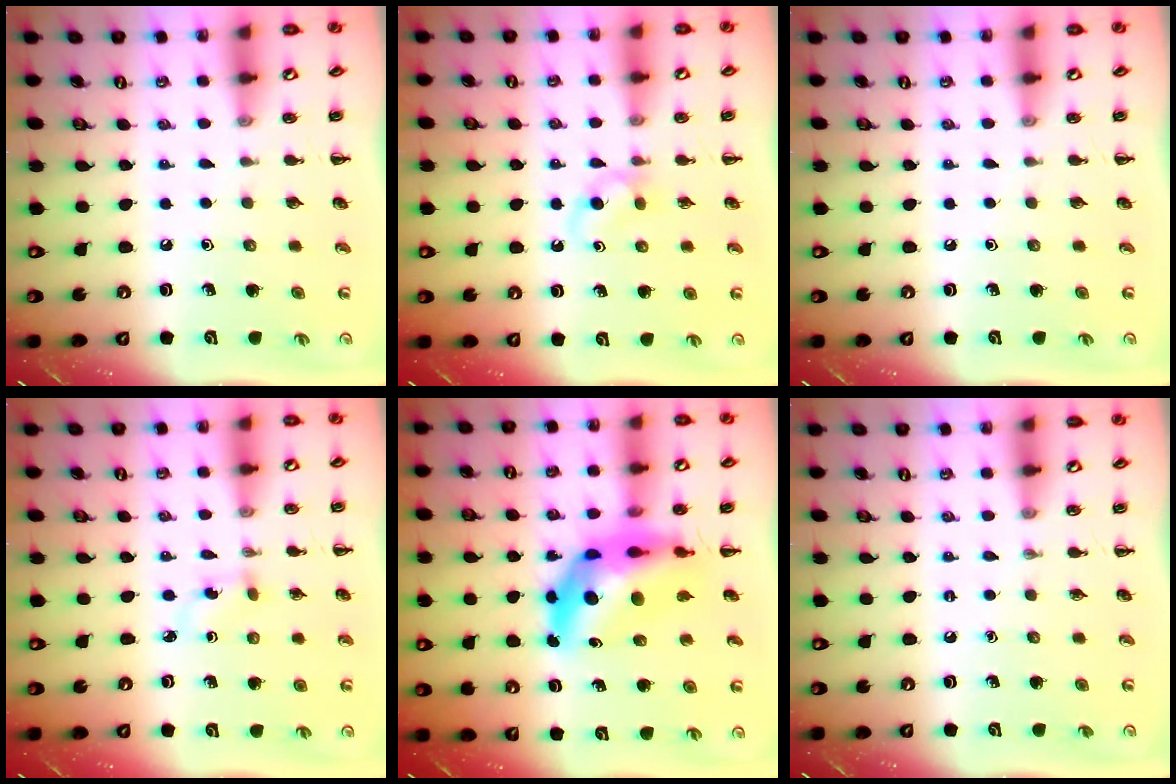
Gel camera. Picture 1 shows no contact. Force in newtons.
{"total": 2.7, "press": 2.4, "slide": 1.2}
{"total": 0.0}
{"total": 2.5, "press": 2.3, "slide": 1.1}
{"total": 11.8, "press": 11.3, "slide": 3.6}
{"total": 0.0}